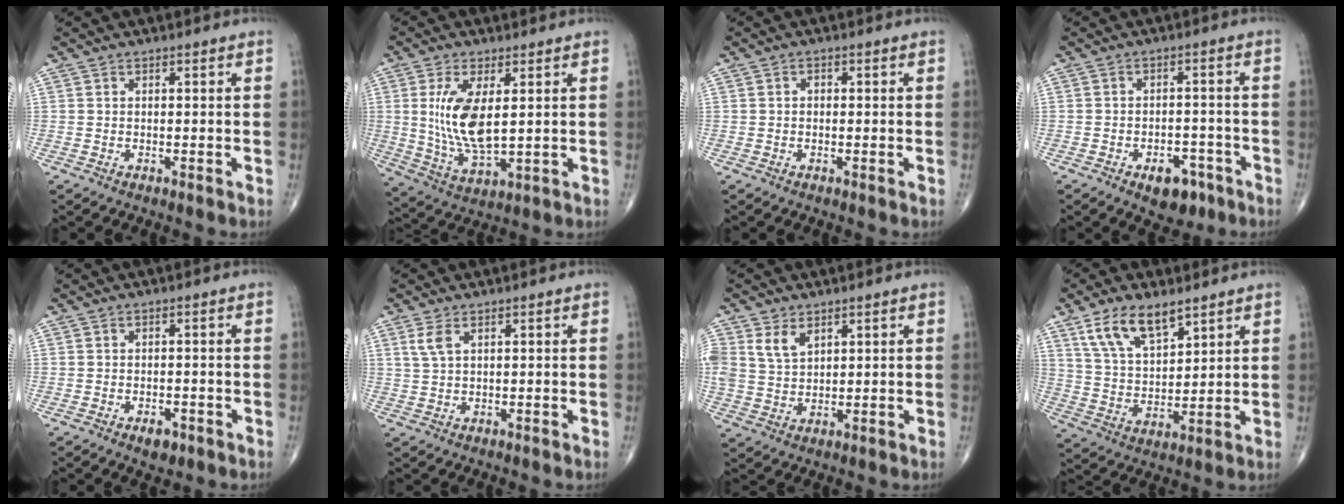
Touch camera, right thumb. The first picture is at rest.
{"total": 11.7, "force": [2.0, 4.9, 10.4], "torque": [-0.209, -0.024, 0.050]}
{"total": 0.9, "force": [0.0, 0.7, 0.6], "torque": [-0.008, 0.004, -0.001]}
{"total": 6.8, "force": [-3.8, 4.1, 3.9], "torque": [-0.032, 0.026, -0.050]}
{"total": 2.7, "force": [-1.4, 1.6, 1.7], "torque": [-0.022, 0.001, -0.017]}
{"total": 2.8, "force": [1.3, 1.2, 2.1], "torque": [-0.050, 0.005, 0.035]}
{"total": 5.4, "force": [2.9, 3.3, 3.0], "torque": [-0.048, -0.013, 0.064]}
{"total": 11.6, "force": [7.2, 5.3, 7.3], "torque": [-0.120, -0.032, 0.146]}